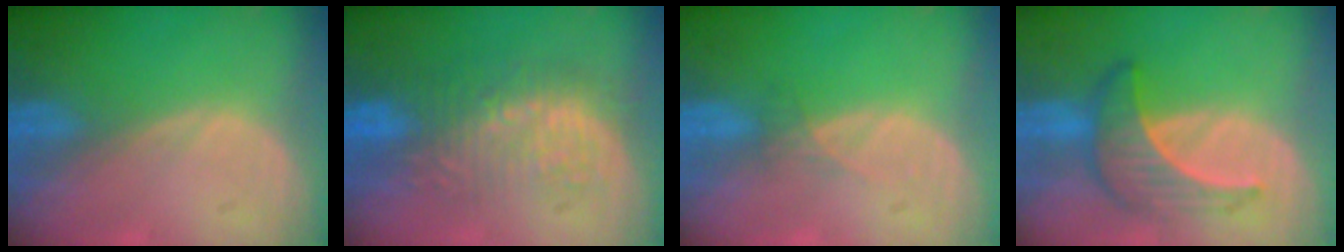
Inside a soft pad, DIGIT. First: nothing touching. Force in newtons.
{"total": 9.1, "press": 8.7, "slide": 2.6}
{"total": 1.1, "press": 1.1, "slide": 0.2}
{"total": 6.5, "press": 6.4, "slide": 1.5}